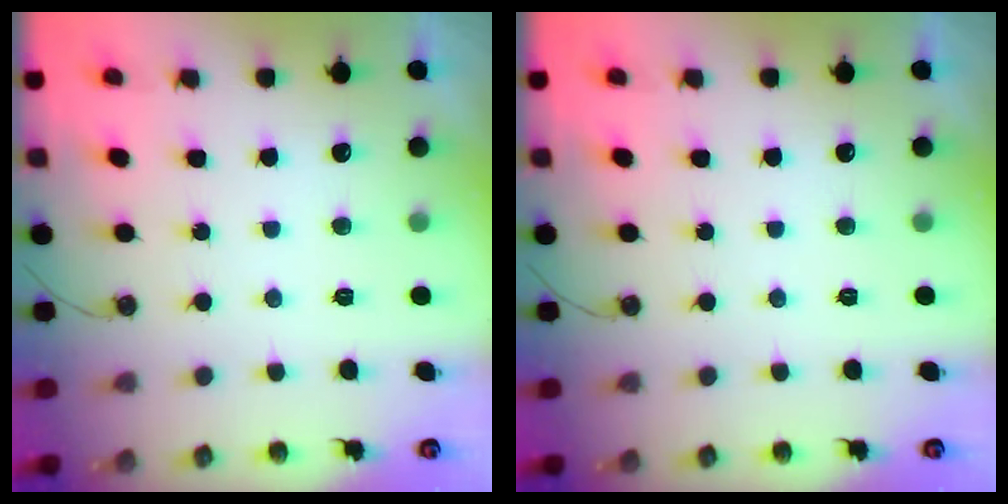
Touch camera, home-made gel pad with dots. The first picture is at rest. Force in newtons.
{"total": 0.0}